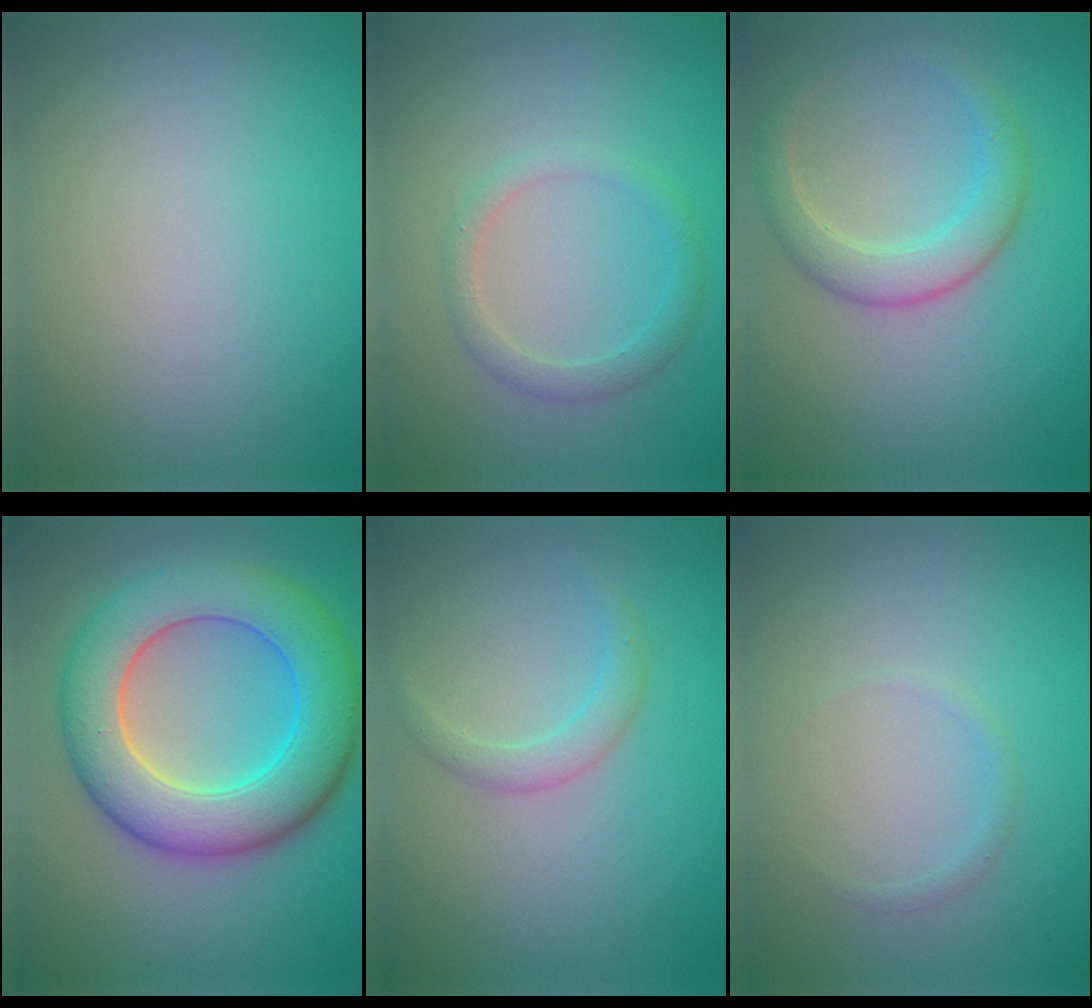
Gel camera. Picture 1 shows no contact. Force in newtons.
{"total": 1.9, "press": 1.9, "slide": 0.1}
{"total": 3.1, "press": 3.1, "slide": 0.3}
{"total": 9.5, "press": 9.5, "slide": 0.6}
{"total": 1.6, "press": 1.6, "slide": 0.1}
{"total": 0.7, "press": 0.7, "slide": 0.1}